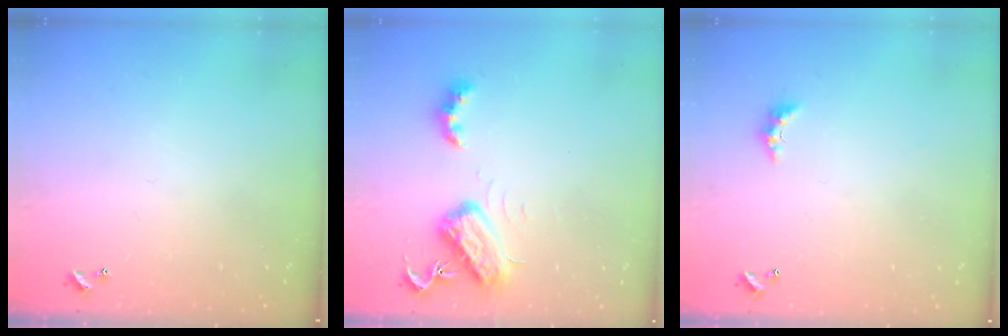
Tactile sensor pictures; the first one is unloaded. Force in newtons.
{"total": 5.9, "press": 5.9, "slide": 0.7}
{"total": 2.3, "press": 2.2, "slide": 0.7}